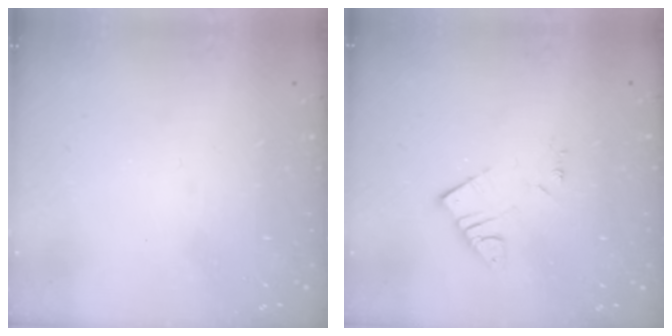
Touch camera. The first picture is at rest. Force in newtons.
{"total": 4.4, "press": 4.4, "slide": 0.2}